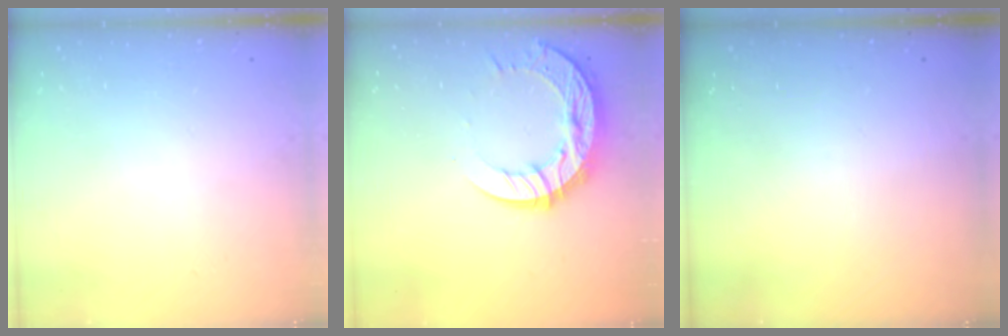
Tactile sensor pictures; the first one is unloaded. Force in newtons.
{"total": 14.0, "press": 14.0, "slide": 1.3}
{"total": 0.0}